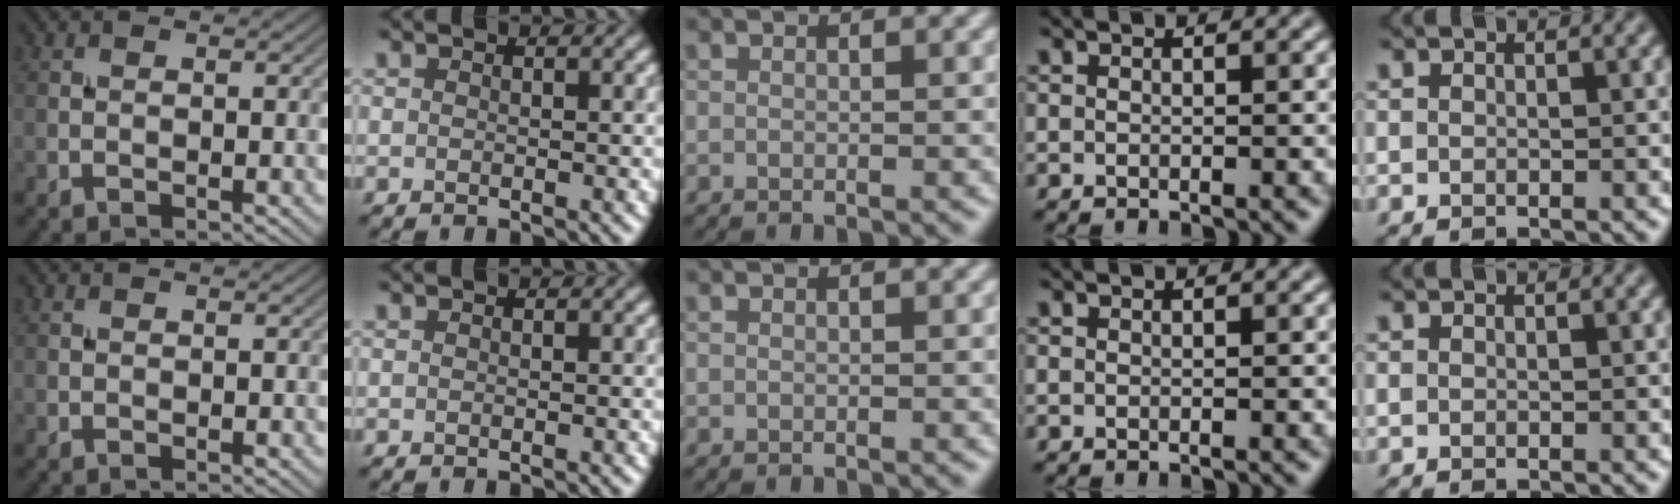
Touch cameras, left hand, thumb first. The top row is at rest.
{}